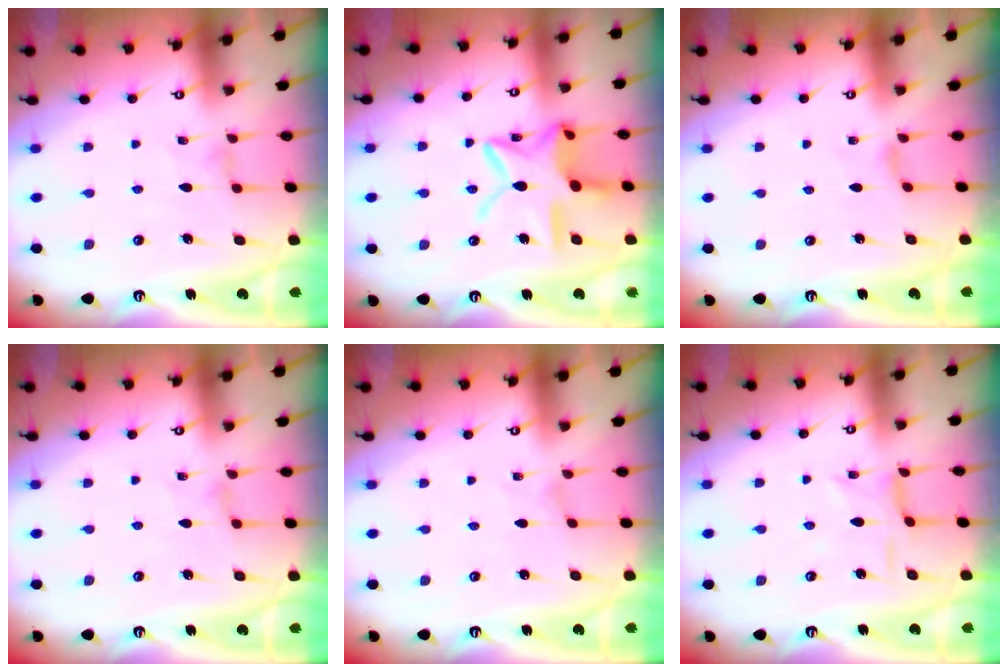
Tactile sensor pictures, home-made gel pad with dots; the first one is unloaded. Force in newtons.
{"total": 14.9, "press": 14.9, "slide": 1.1}
{"total": 1.9, "press": 1.9, "slide": 0.4}
{"total": 0.7, "press": 0.7, "slide": 0.3}
{"total": 0.0}
{"total": 2.3, "press": 2.3, "slide": 0.2}